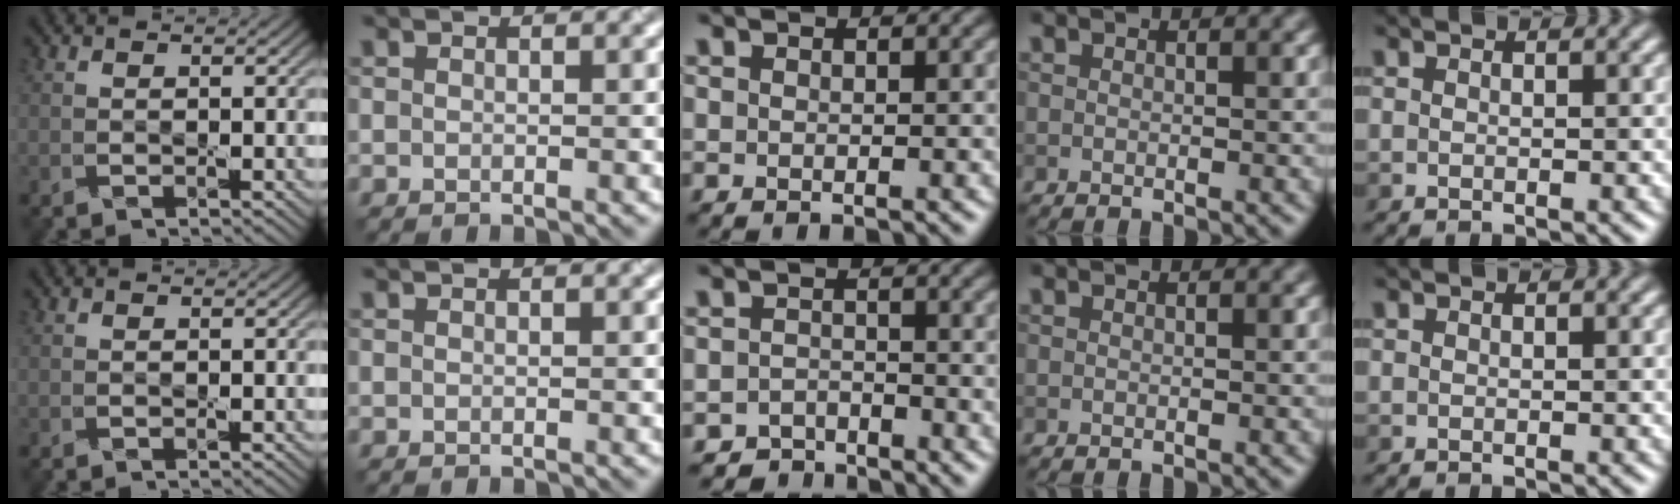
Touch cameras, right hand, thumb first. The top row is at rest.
{"middle": {"total": 2.3, "force": [-2.1, 0.7, -0.4], "torque": [0.019, 0.005, -0.044]}}